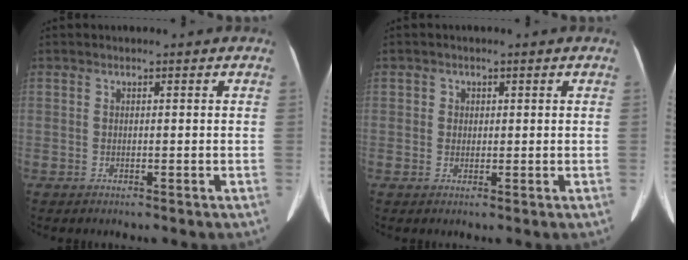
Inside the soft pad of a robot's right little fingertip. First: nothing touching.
{"total": 1.4, "force": [0.3, 1.4, 0.2], "torque": [0.001, 0.000, 0.002]}